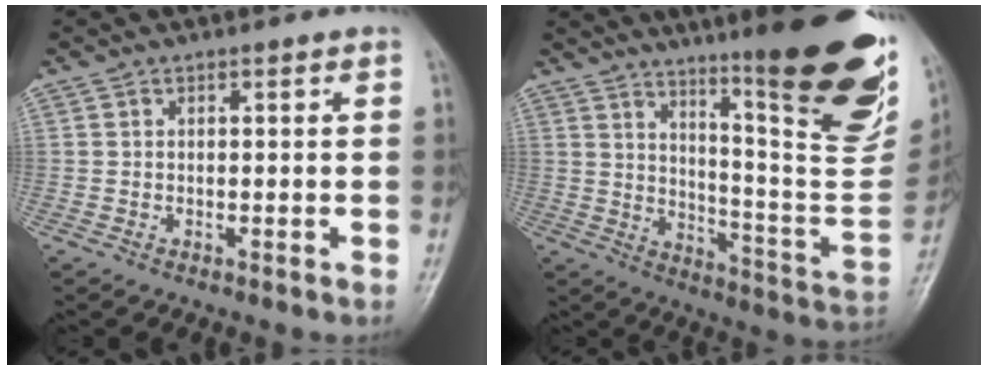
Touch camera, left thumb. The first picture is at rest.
{"total": 28.3, "force": [16.2, 5.3, 22.6], "torque": [-0.265, -0.084, 0.238]}